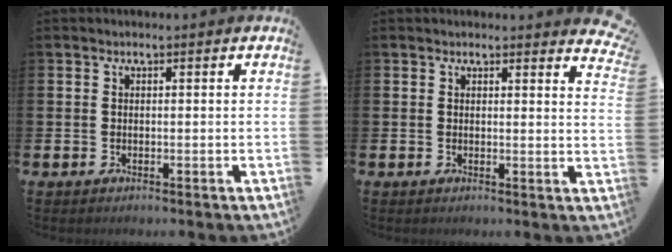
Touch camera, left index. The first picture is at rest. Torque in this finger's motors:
{"motor_torque": [1.07, -1.07, 0.06, 0.02]}